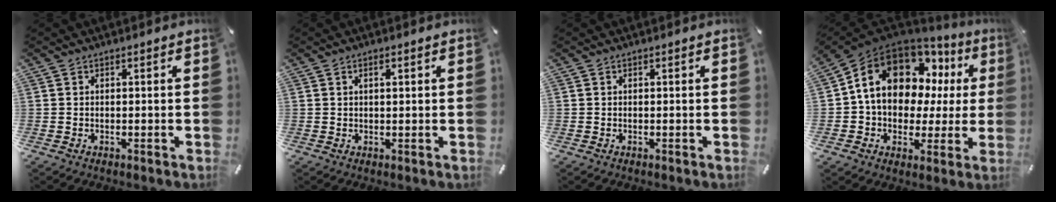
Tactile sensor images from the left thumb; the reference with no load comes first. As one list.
[{"total": 1.5, "force": [0.5, 0.6, 1.3], "torque": [-0.018, 0.001, 0.006]}, {"total": 0.0}, {"total": 15.1, "force": [6.7, 10.5, 8.4], "torque": [-0.166, -0.040, 0.123]}]